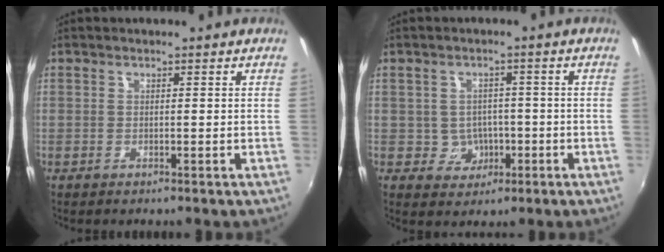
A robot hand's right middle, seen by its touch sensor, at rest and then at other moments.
{"total": 4.6, "force": [-1.1, 4.4, 0.9], "torque": [-0.025, 0.011, -0.004]}